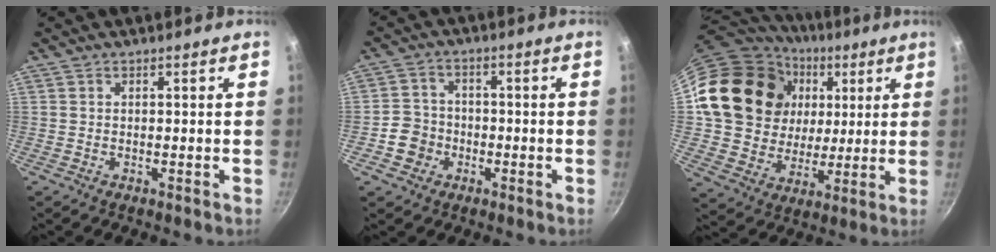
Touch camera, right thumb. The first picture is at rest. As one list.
[{"total": 5.6, "force": [-2.1, 5.0, 1.4], "torque": [-0.004, 0.024, -0.043]}, {"total": 23.3, "force": [6.7, 18.8, 12.1], "torque": [-0.207, 0.005, 0.126]}]